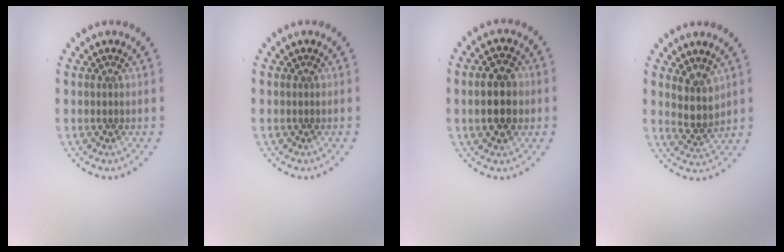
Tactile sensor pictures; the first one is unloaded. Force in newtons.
{"total": 0.0}
{"total": 4.5, "press": 4.5, "slide": 0.2}
{"total": 2.8, "press": 2.4, "slide": 1.5}